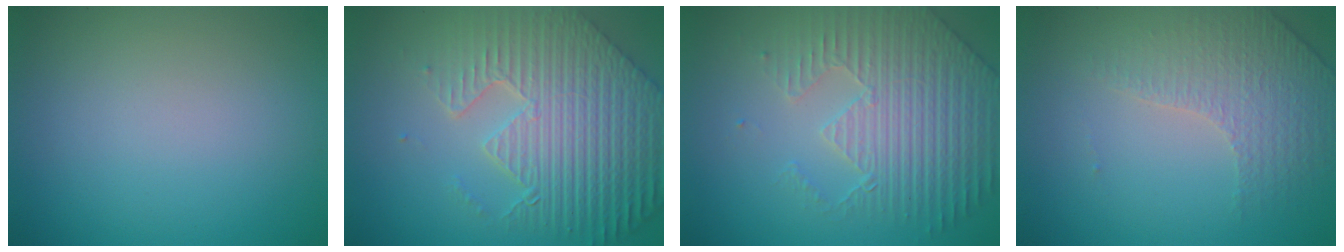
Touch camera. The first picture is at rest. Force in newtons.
{"total": 9.5, "press": 6.5, "slide": 6.8}
{"total": 4.4, "press": 4.3, "slide": 1.1}
{"total": 4.3, "press": 2.9, "slide": 3.2}